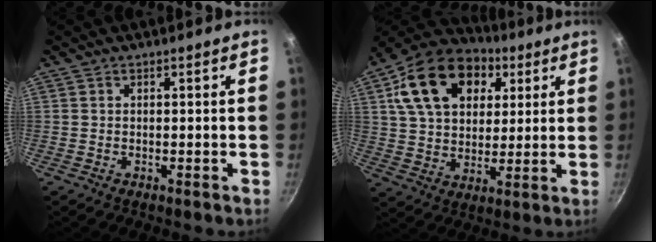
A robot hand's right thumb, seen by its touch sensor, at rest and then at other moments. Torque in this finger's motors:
{"motor_torque": [-0.16, 2.99, 1.09, 0.21, 0.46]}